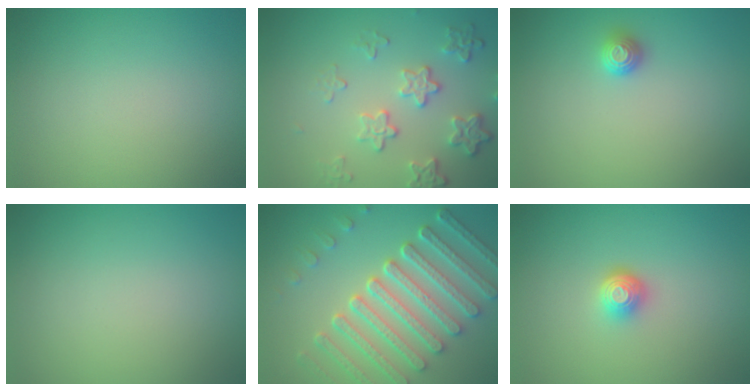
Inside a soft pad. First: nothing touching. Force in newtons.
{"total": 4.1, "press": 3.3, "slide": 2.5}
{"total": 1.1, "press": 1.0, "slide": 0.4}
{"total": 0.0}
{"total": 8.3, "press": 6.3, "slide": 5.4}
{"total": 1.9, "press": 1.4, "slide": 1.4}